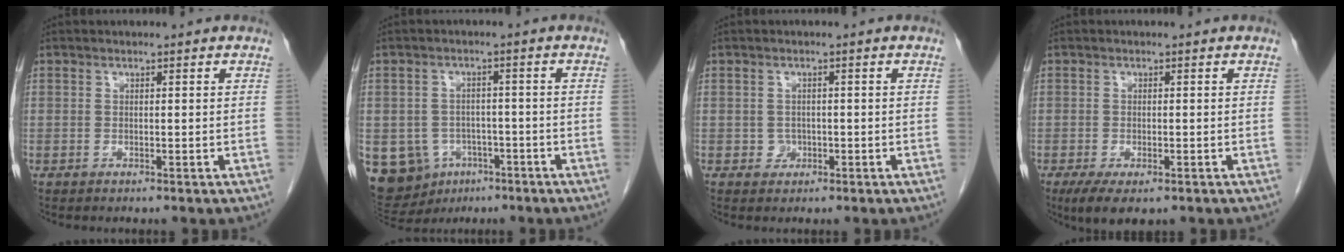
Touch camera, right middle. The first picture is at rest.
{"total": 13.3, "force": [-5.4, 11.2, 4.6], "torque": [-0.122, 0.011, -0.068]}
{"total": 1.5, "force": [-0.4, 1.3, 0.5], "torque": [-0.005, 0.005, -0.004]}
{"total": 5.2, "force": [-3.2, 1.9, 3.7], "torque": [-0.064, -0.013, -0.049]}